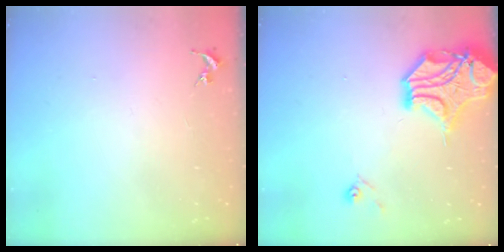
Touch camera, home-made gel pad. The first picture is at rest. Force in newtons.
{"total": 15.9, "press": 15.7, "slide": 2.4}